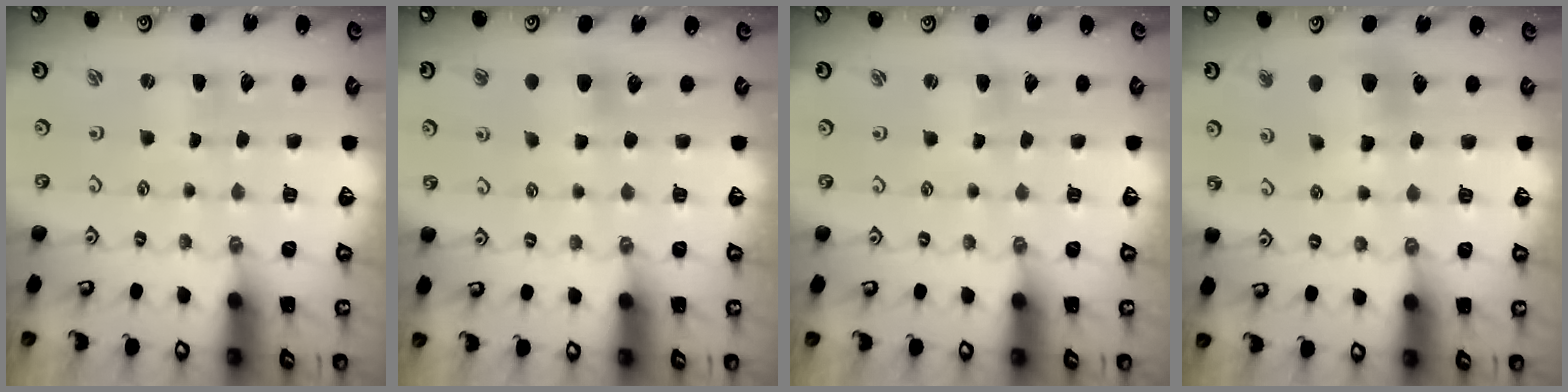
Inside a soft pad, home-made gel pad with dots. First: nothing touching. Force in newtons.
{"total": 6.4, "press": 6.3, "slide": 0.9}
{"total": 2.1, "press": 2.1, "slide": 0.3}
{"total": 9.1, "press": 9.0, "slide": 1.3}